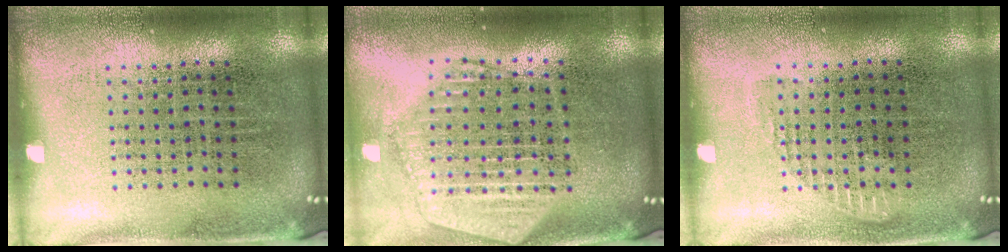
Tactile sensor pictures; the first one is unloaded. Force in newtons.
{"total": 2.4, "press": 2.0, "slide": 1.2}
{"total": 0.8, "press": 0.8, "slide": 0.2}